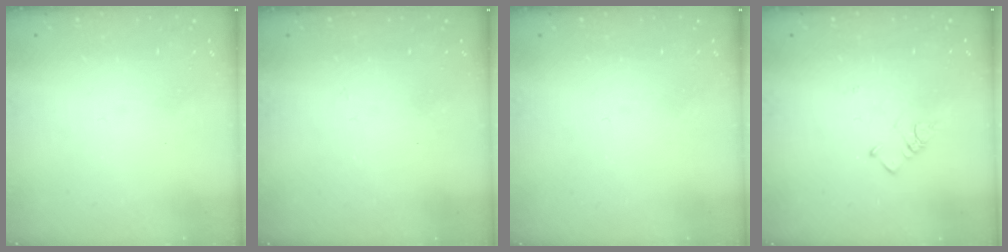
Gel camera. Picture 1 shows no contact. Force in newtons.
{"total": 2.8, "press": 2.8, "slide": 0.4}
{"total": 0.0}
{"total": 2.6, "press": 2.6, "slide": 0.5}